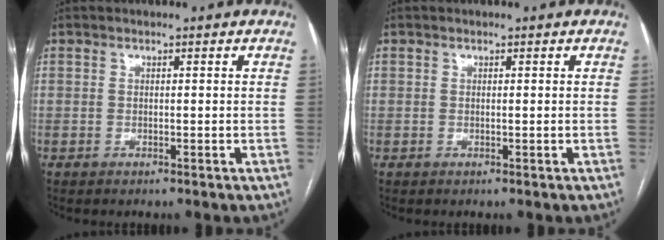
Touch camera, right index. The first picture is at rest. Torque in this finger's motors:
{"motor_torque": [-1.60, -0.06, -0.80, -0.17]}